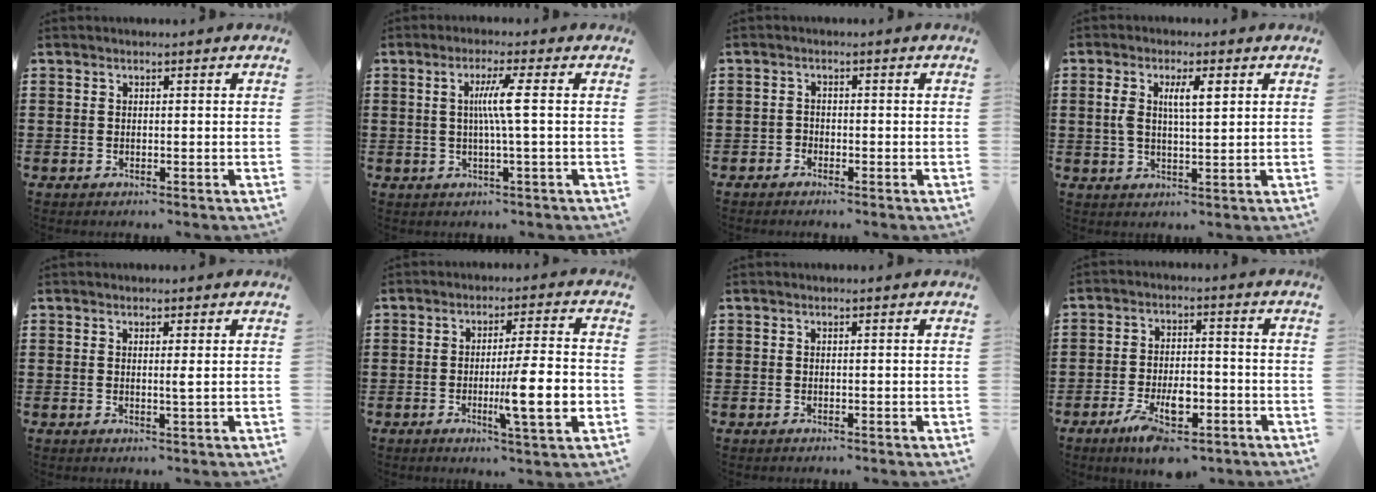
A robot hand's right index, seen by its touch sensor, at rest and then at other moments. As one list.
[{"total": 5.0, "force": [0.3, -0.5, 4.9], "torque": [-0.093, -0.007, -0.001]}, {"total": 1.2, "force": [-1.0, 0.6, 0.0], "torque": [-0.004, 0.003, -0.023]}, {"total": 4.9, "force": [1.4, 1.5, 4.4], "torque": [-0.092, 0.008, 0.022]}, {"total": 0.8, "force": [0.2, -0.1, 0.7], "torque": [-0.015, -0.003, 0.004]}, {"total": 10.3, "force": [-2.4, 1.1, 10.0], "torque": [-0.162, -0.010, -0.042]}, {"total": 0.0}, {"total": 6.8, "force": [-3.8, 2.8, 4.8], "torque": [-0.096, 0.008, -0.071]}]